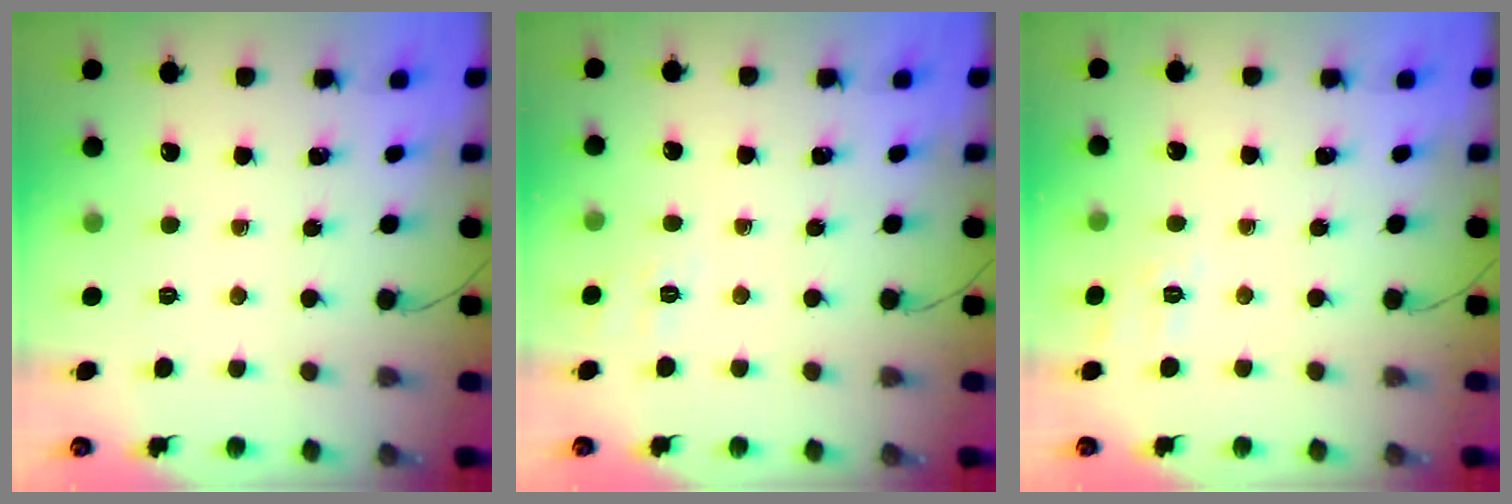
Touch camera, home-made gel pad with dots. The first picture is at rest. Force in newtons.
{"total": 2.7, "press": 2.1, "slide": 1.6}
{"total": 3.0, "press": 2.4, "slide": 1.8}